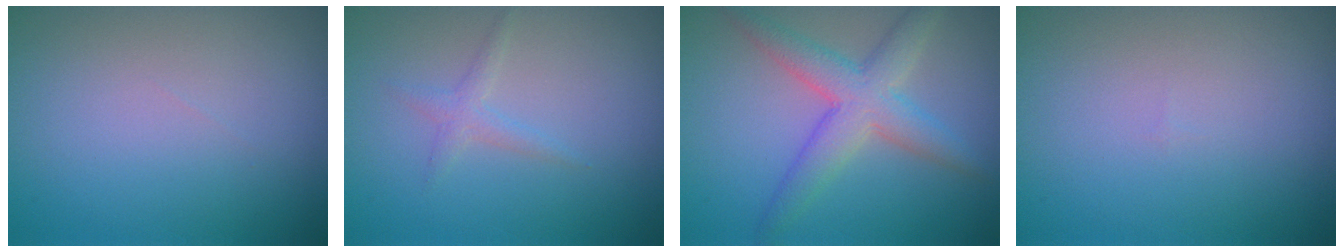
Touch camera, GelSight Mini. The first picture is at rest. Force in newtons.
{"total": 1.2, "press": 1.2, "slide": 0.1}
{"total": 4.8, "press": 4.8, "slide": 0.3}
{"total": 0.0}